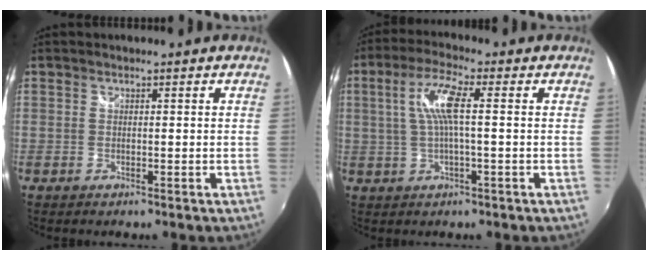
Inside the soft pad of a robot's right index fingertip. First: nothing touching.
{"total": 7.4, "force": [0.8, 1.0, 7.3], "torque": [-0.141, 0.007, 0.018]}